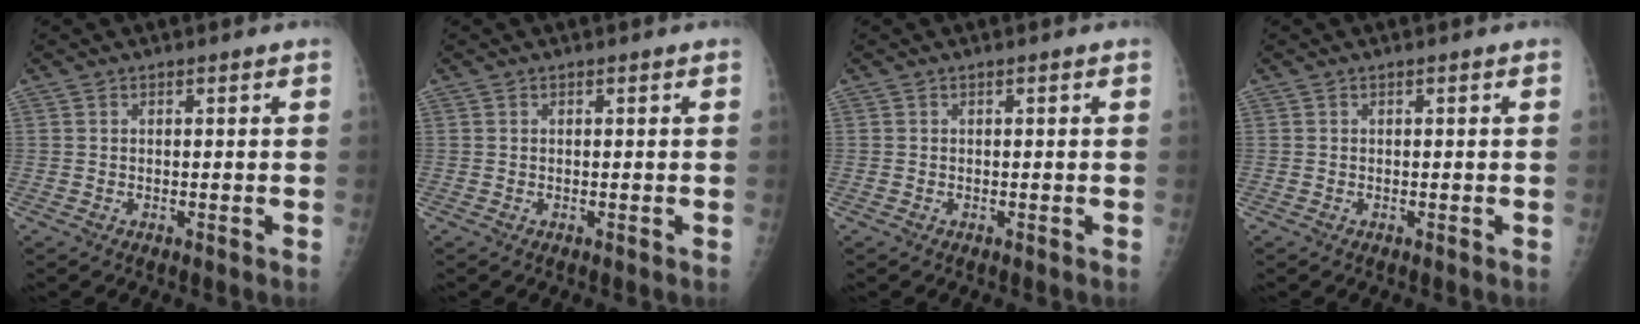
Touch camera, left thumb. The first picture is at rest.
{"total": 0.0}
{"total": 0.0}
{"total": 0.0}